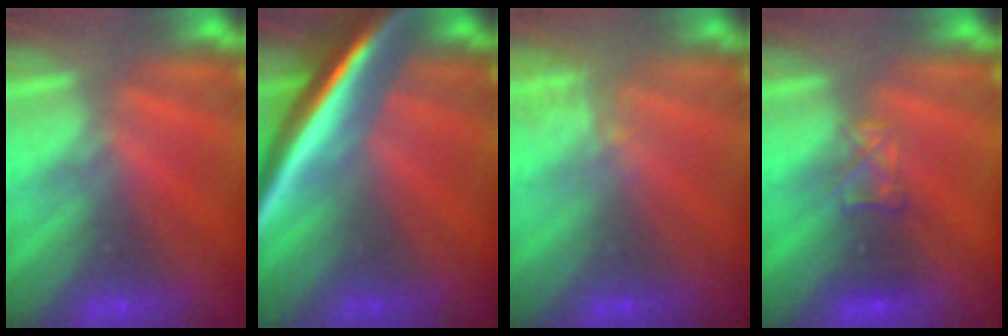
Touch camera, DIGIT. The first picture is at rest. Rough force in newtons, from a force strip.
{"total": 7.5}
{"total": 1.7}
{"total": 2.9}